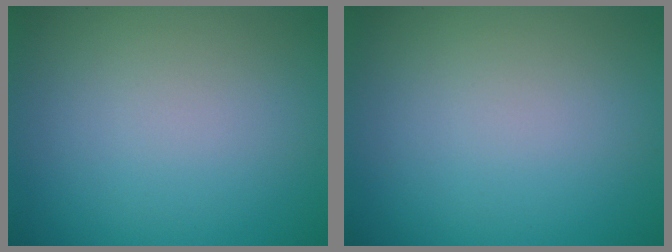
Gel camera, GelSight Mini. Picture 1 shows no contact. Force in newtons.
{"total": 0.0}